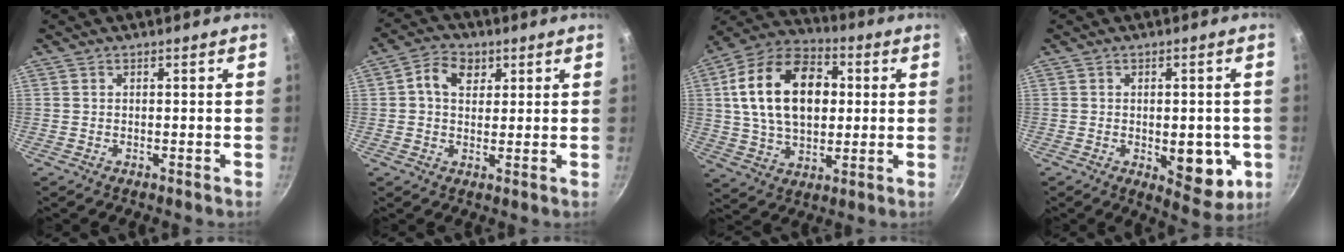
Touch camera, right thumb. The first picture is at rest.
{"total": 6.3, "force": [2.0, 4.8, 3.6], "torque": [-0.041, 0.001, 0.024]}
{"total": 20.7, "force": [3.3, 13.7, 15.2], "torque": [-0.235, 0.017, 0.047]}
{"total": 10.2, "force": [-2.0, 5.2, 8.6], "torque": [-0.077, -0.010, -0.018]}